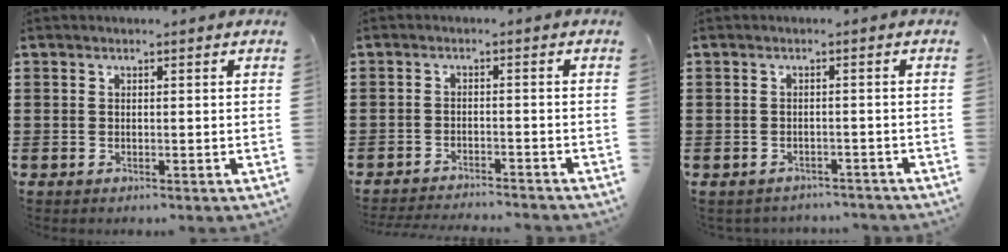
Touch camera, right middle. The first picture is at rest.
{"total": 2.7, "force": [-2.7, 0.0, 0.2], "torque": [-0.006, 0.001, -0.057]}
{"total": 1.6, "force": [-1.6, 0.3, -0.1], "torque": [-0.006, -0.001, -0.035]}